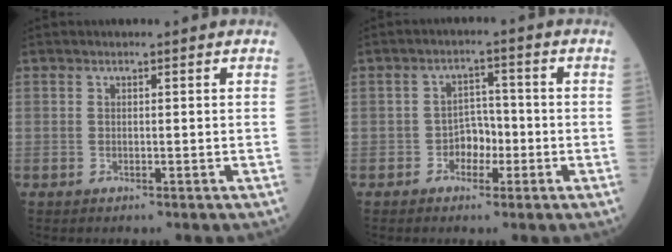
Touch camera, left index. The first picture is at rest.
{"total": 3.6, "force": [-1.4, 2.5, 2.2], "torque": [-0.029, 0.011, -0.029]}